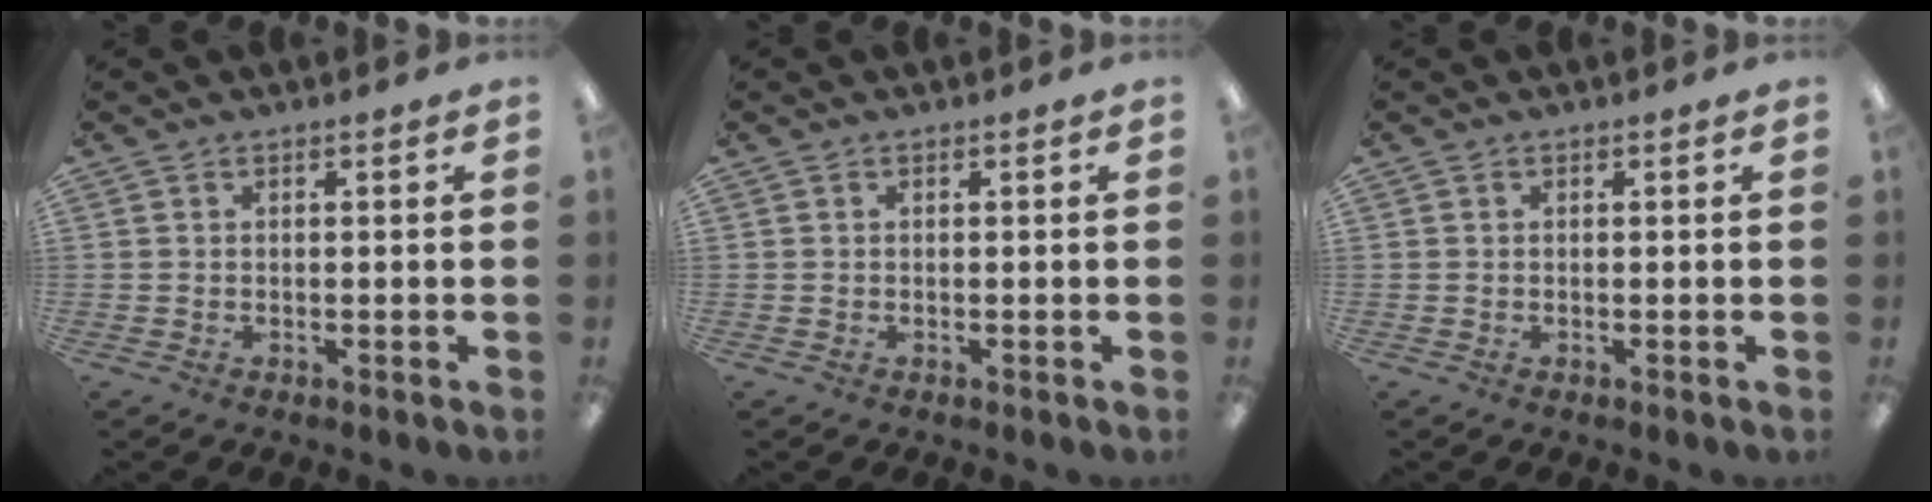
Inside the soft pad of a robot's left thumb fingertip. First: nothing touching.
{"total": 0.0}
{"total": 0.0}